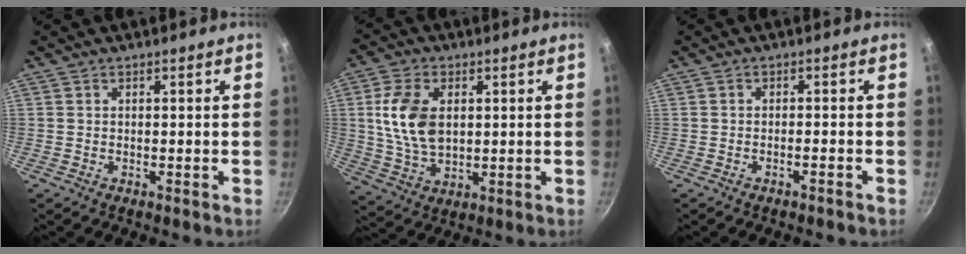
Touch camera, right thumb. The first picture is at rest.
{"total": 11.7, "force": [2.0, 7.3, 8.9], "torque": [-0.160, -0.011, 0.043]}
{"total": 1.1, "force": [-0.9, -0.1, 0.5], "torque": [-0.017, 0.010, -0.013]}